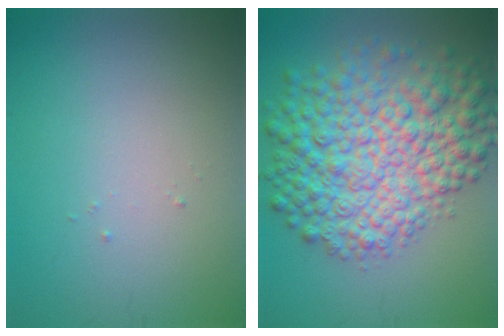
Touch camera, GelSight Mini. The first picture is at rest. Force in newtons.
{"total": 10.4, "press": 10.4, "slide": 0.2}